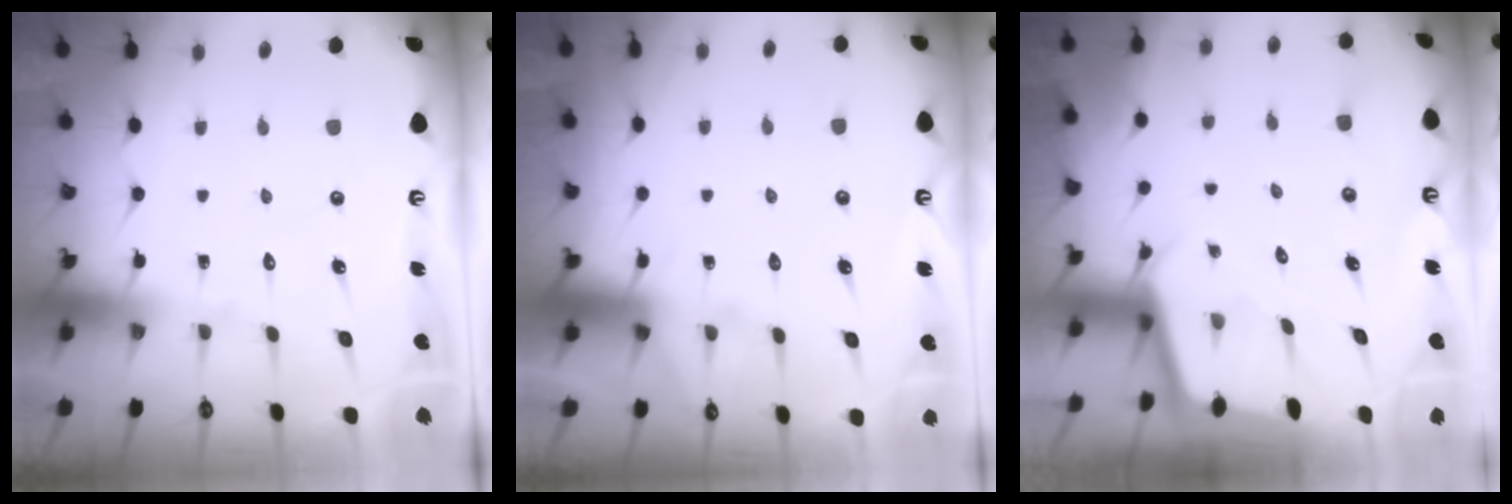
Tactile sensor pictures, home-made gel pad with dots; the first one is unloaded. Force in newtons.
{"total": 4.4, "press": 4.4, "slide": 0.5}
{"total": 2.4, "press": 2.4, "slide": 0.1}